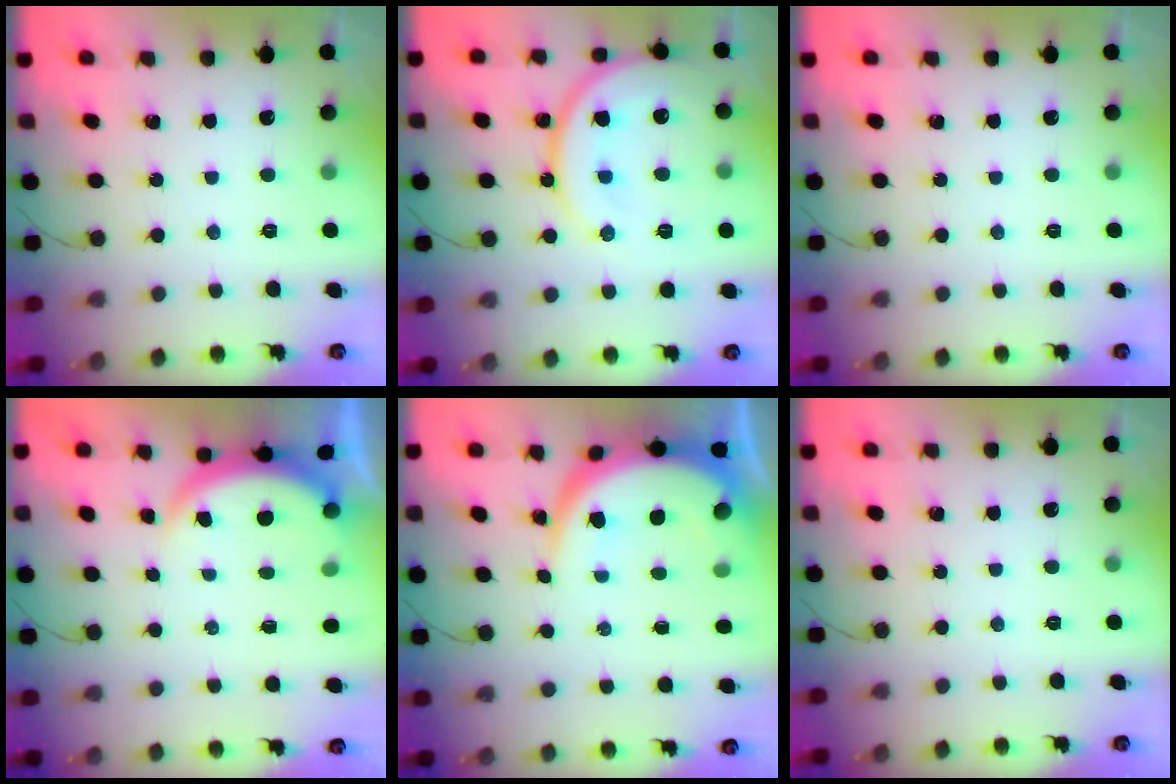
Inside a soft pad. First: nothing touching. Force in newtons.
{"total": 15.7, "press": 15.6, "slide": 1.5}
{"total": 0.0}
{"total": 4.6, "press": 4.6, "slide": 0.7}
{"total": 10.9, "press": 10.9, "slide": 0.9}
{"total": 0.0}